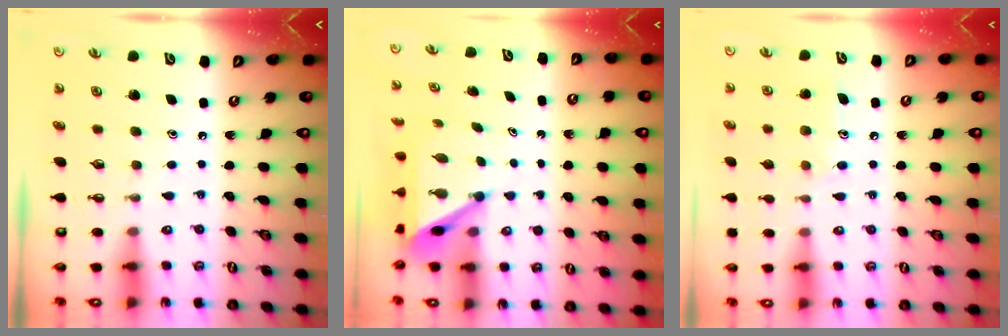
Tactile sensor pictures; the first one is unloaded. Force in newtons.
{"total": 5.9, "press": 5.9, "slide": 0.1}
{"total": 8.4, "press": 8.4, "slide": 0.5}